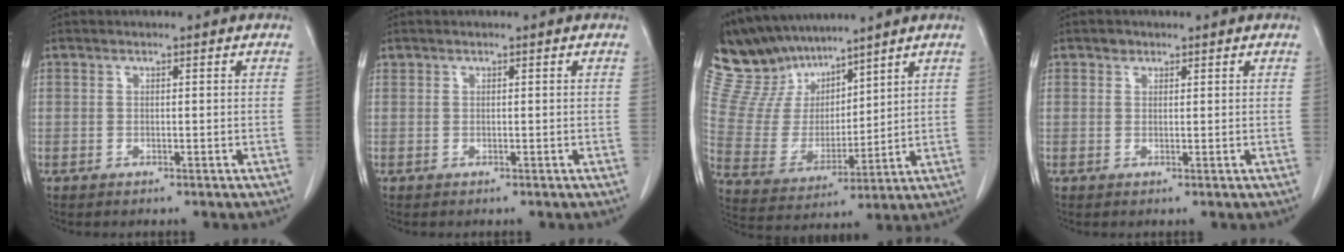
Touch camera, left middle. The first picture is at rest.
{"total": 0.0}
{"total": 12.6, "force": [11.4, 4.5, 3.0], "torque": [-0.084, 0.019, 0.235]}
{"total": 1.0, "force": [0.7, 0.7, 0.2], "torque": [0.002, -0.002, 0.008]}